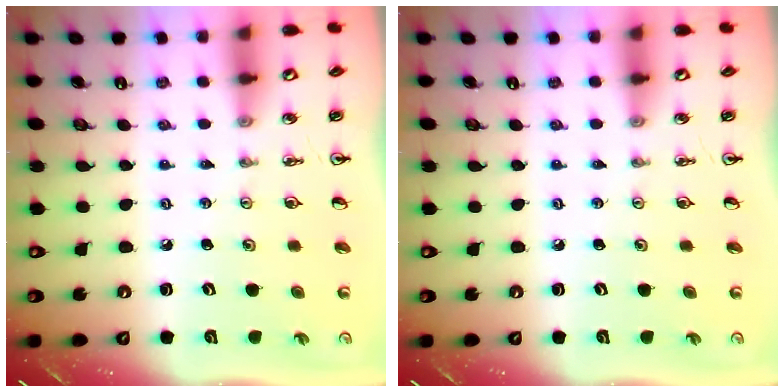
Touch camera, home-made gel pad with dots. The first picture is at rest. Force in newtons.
{"total": 0.0}